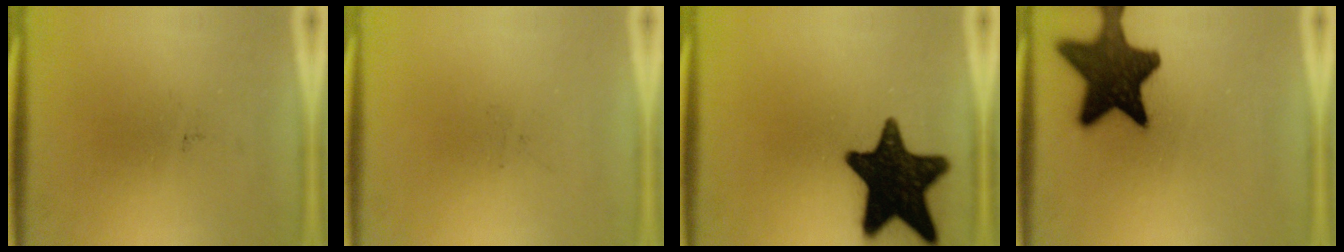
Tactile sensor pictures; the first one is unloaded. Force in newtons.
{"total": 0.0}
{"total": 18.4}
{"total": 15.2}